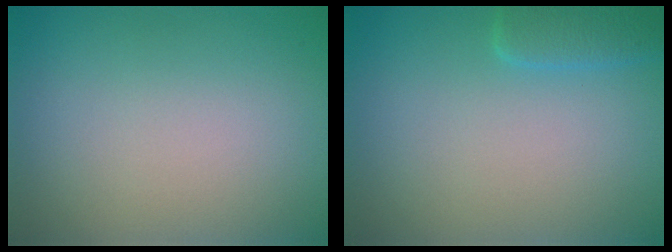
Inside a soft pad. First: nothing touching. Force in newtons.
{"total": 2.0, "press": 2.0, "slide": 0.1}